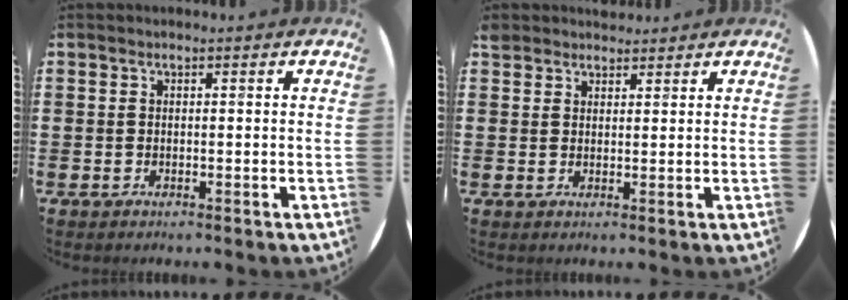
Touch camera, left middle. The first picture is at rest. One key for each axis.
{"total": 2.5, "fx": 2.3, "fy": 0.9, "fz": 0.0, "tx": 0.004, "ty": -0.004, "tz": 0.044}